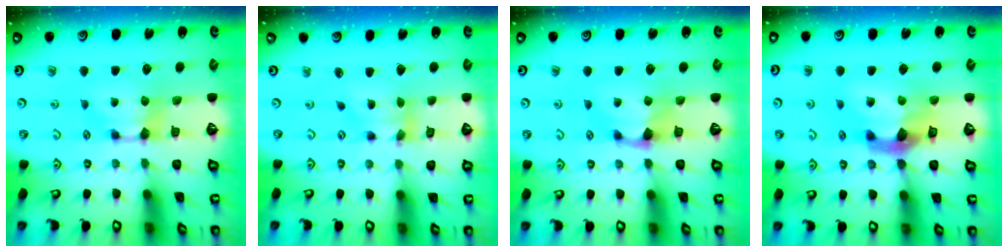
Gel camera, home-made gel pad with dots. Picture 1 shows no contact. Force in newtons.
{"total": 4.3, "press": 3.8, "slide": 1.9}
{"total": 1.6, "press": 1.2, "slide": 1.0}
{"total": 6.6, "press": 6.2, "slide": 2.2}